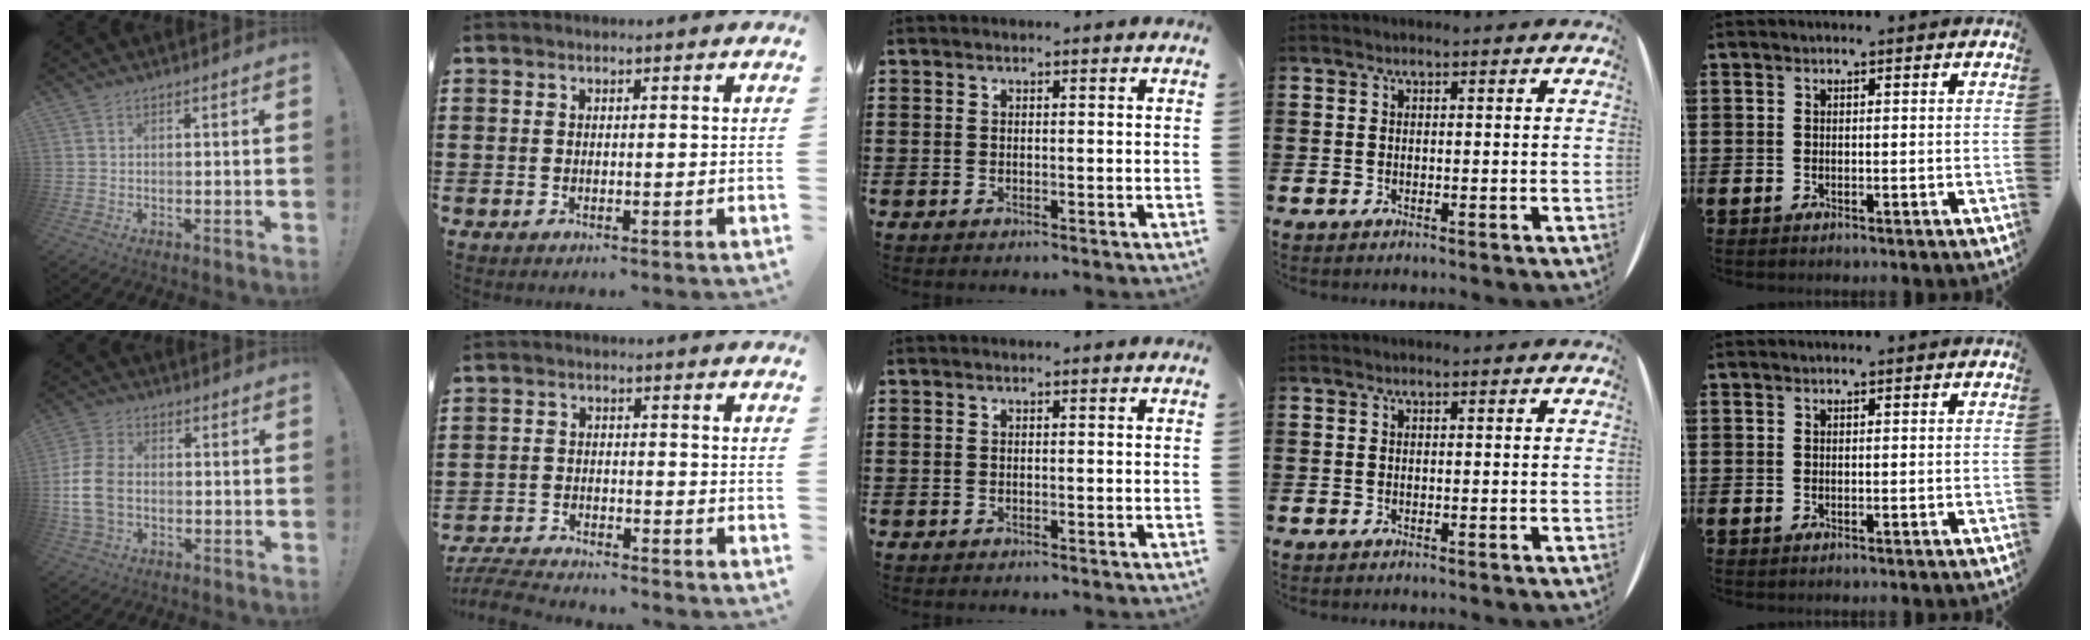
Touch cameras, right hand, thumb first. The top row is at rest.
{"thumb": {"total": 11.3, "force": [-1.6, 8.1, 7.8], "torque": [-0.163, 0.008, -0.026]}, "index": {"total": 4.7, "force": [-4.7, 0.3, 0.8], "torque": [-0.033, -0.005, -0.098]}}